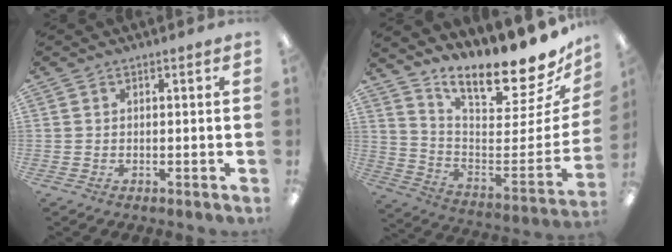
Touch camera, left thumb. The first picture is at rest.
{"total": 15.9, "force": [13.7, 3.0, 7.5], "torque": [-0.090, -0.130, 0.216]}